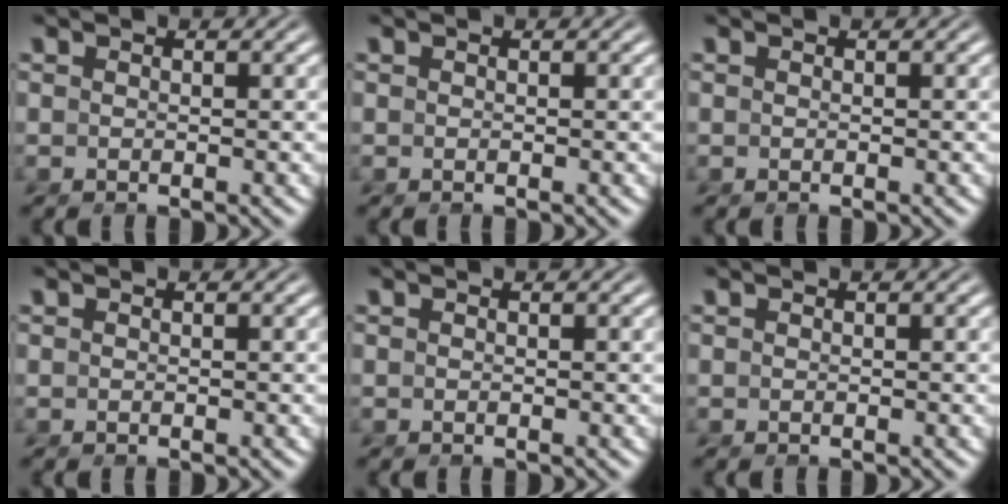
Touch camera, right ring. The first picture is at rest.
{"total": 0.0}
{"total": 0.0}
{"total": 0.0}
{"total": 0.0}
{"total": 0.0}